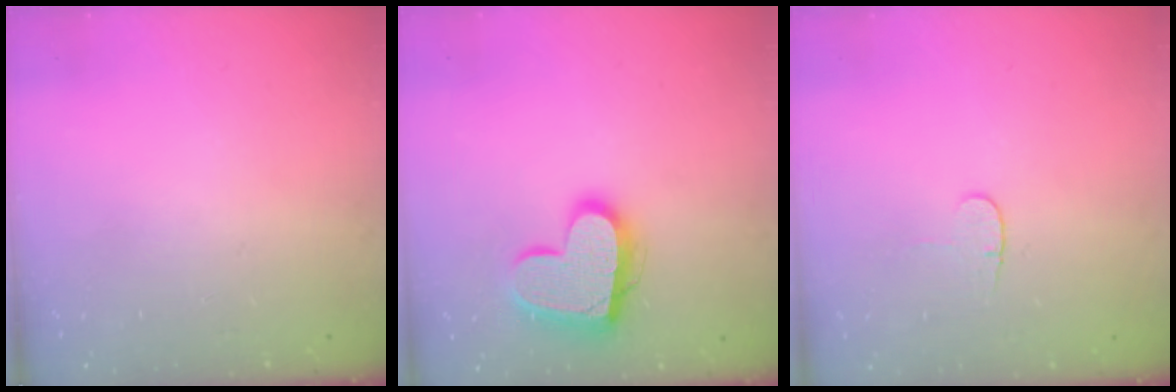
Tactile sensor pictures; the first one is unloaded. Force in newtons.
{"total": 15.9, "press": 15.9, "slide": 0.9}
{"total": 3.7, "press": 3.6, "slide": 0.4}